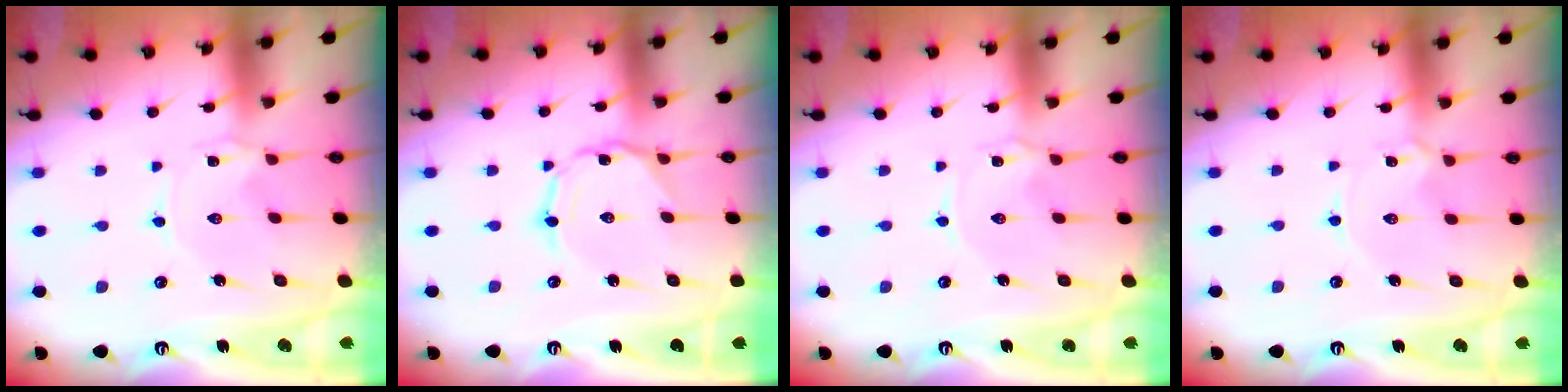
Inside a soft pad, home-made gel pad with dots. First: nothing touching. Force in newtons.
{"total": 1.2, "press": 1.2, "slide": 0.3}
{"total": 0.6, "press": 0.5, "slide": 0.2}
{"total": 1.7, "press": 1.7, "slide": 0.2}